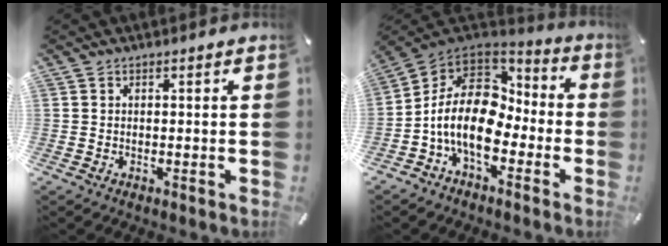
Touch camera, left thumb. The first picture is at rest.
{"total": 16.0, "force": [-4.3, 10.5, 11.3], "torque": [-0.241, 0.017, -0.074]}